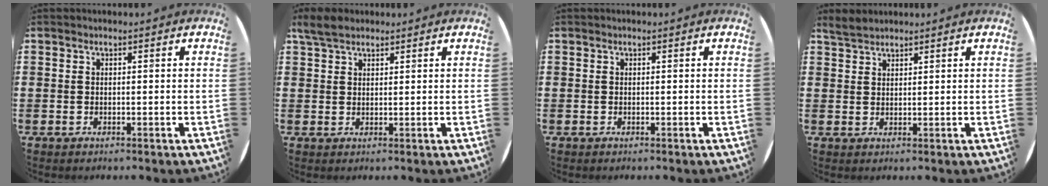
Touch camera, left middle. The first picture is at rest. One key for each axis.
{"total": 3.4, "fx": 2.8, "fy": 1.3, "fz": 1.4, "tx": -0.025, "ty": 0.003, "tz": 0.051}
{"total": 0.0}
{"total": 2.3, "fx": 2.2, "fy": 0.6, "fz": 0.3, "tx": -0.010, "ty": 0.004, "tz": 0.043}